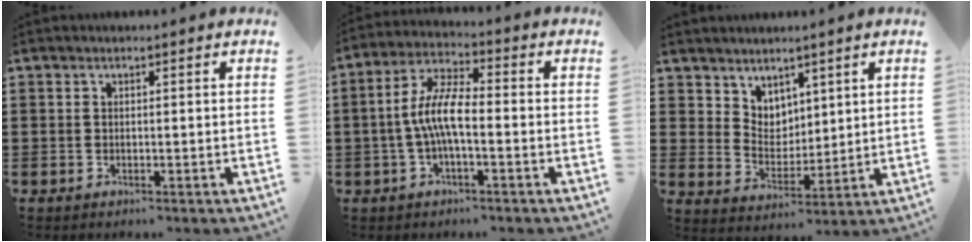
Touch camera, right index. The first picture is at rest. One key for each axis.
{"total": 7.5, "fx": -1.2, "fy": 2.3, "fz": 7.0, "tx": -0.156, "ty": -0.006, "tz": -0.027}
{"total": 5.2, "fx": 4.1, "fy": 3.3, "fz": -0.3, "tx": -0.018, "ty": -0.007, "tz": 0.077}